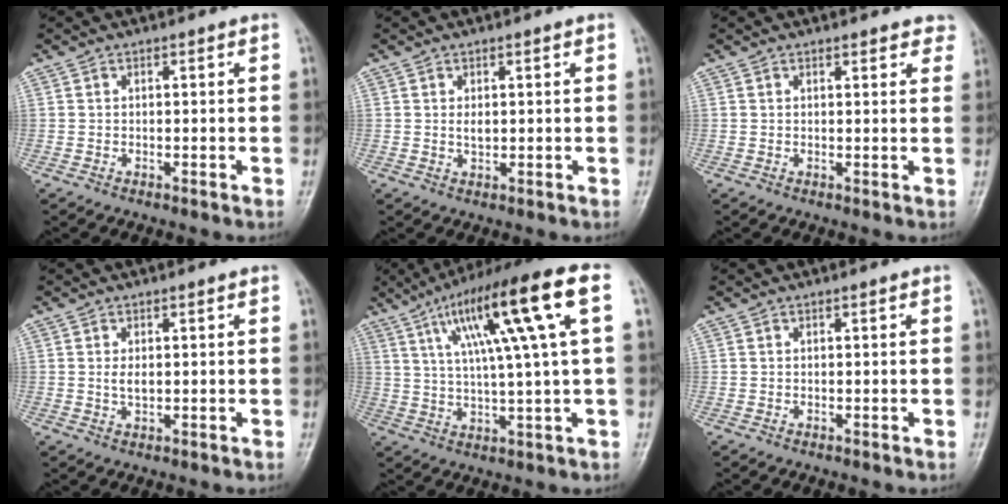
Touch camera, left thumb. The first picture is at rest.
{"total": 1.8, "force": [0.5, 0.9, 1.5], "torque": [-0.021, -0.004, 0.010]}
{"total": 4.0, "force": [3.4, 1.5, 1.5], "torque": [0.013, -0.008, 0.027]}
{"total": 2.1, "force": [0.4, 1.0, 1.8], "torque": [-0.030, -0.003, 0.010]}
{"total": 18.3, "force": [6.3, 1.9, 17.1], "torque": [-0.283, 0.013, 0.099]}
{"total": 0.0}